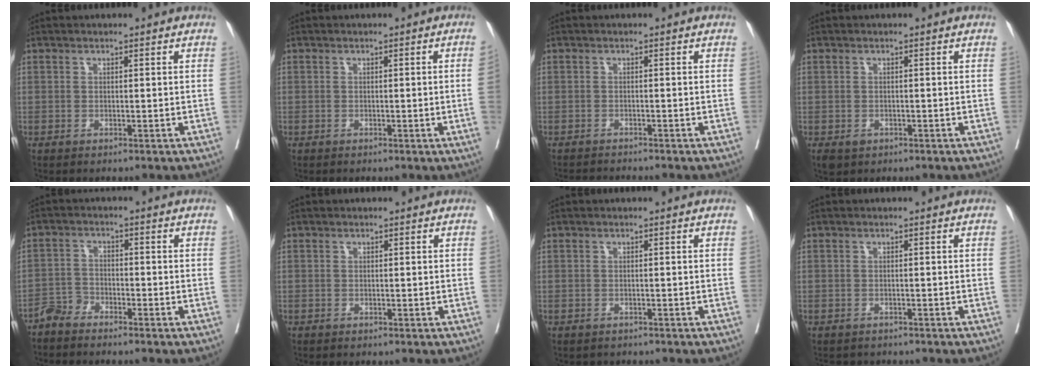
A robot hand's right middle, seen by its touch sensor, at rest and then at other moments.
{"total": 1.9, "force": [-0.2, -0.7, 1.8], "torque": [-0.023, -0.003, -0.001]}
{"total": 3.1, "force": [-3.1, -0.5, 0.5], "torque": [0.001, -0.013, -0.049]}
{"total": 2.8, "force": [-1.6, 2.0, 1.1], "torque": [-0.018, -0.004, -0.020]}
{"total": 2.7, "force": [-2.7, 0.5, 0.0], "torque": [0.003, -0.005, -0.056]}
{"total": 0.0}
{"total": 1.3, "force": [-1.1, 0.6, 0.1], "torque": [-0.010, -0.002, -0.016]}
{"total": 3.0, "force": [-2.7, 1.2, 0.3], "torque": [-0.004, -0.002, -0.038]}